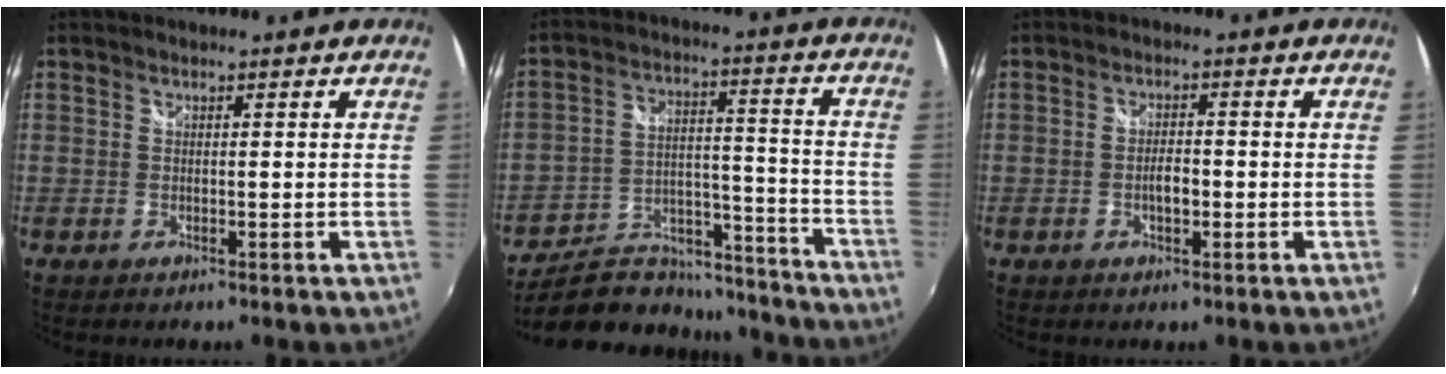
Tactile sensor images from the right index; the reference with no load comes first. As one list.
[{"total": 21.2, "force": [-17.8, 8.9, 7.4], "torque": [-0.146, 0.034, -0.246]}, {"total": 2.9, "force": [-0.9, 1.2, 2.4], "torque": [-0.046, 0.001, -0.015]}]